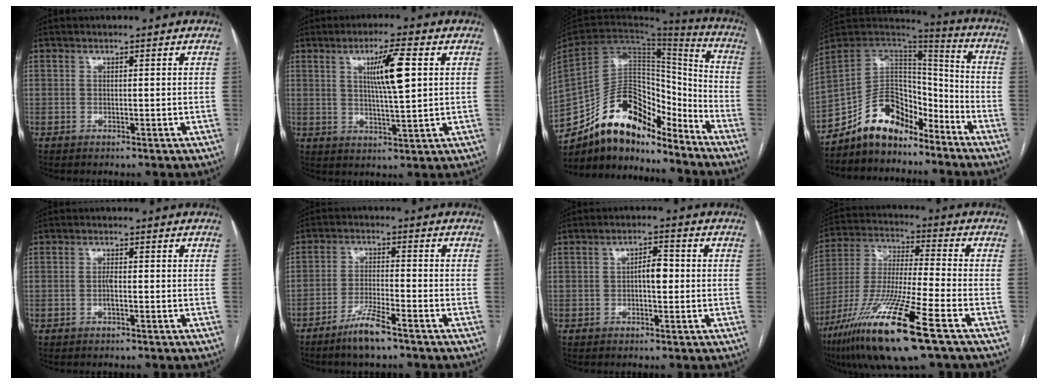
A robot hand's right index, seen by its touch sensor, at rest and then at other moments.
{"total": 7.9, "force": [2.2, 0.4, 7.6], "torque": [-0.134, -0.001, 0.037]}
{"total": 20.1, "force": [-15.9, 8.1, 9.2], "torque": [-0.178, 0.036, -0.273]}
{"total": 13.7, "force": [-10.5, 6.6, 5.8], "torque": [-0.093, 0.047, -0.188]}
{"total": 1.4, "force": [-0.3, 0.3, 1.3], "torque": [-0.027, 0.000, -0.006]}
{"total": 5.9, "force": [-4.3, 0.4, 4.0], "torque": [-0.080, -0.008, -0.082]}
{"total": 3.4, "force": [-0.2, 1.3, 3.2], "torque": [-0.049, 0.009, -0.005]}
{"total": 19.8, "force": [-10.6, 0.9, 16.7], "torque": [-0.351, -0.049, -0.199]}